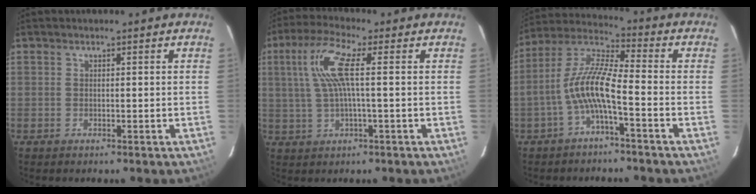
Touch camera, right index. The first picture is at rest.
{"total": 8.6, "force": [1.3, 1.1, 8.5], "torque": [-0.165, 0.009, 0.031]}
{"total": 9.3, "force": [-3.4, 1.5, 8.6], "torque": [-0.193, 0.014, -0.064]}